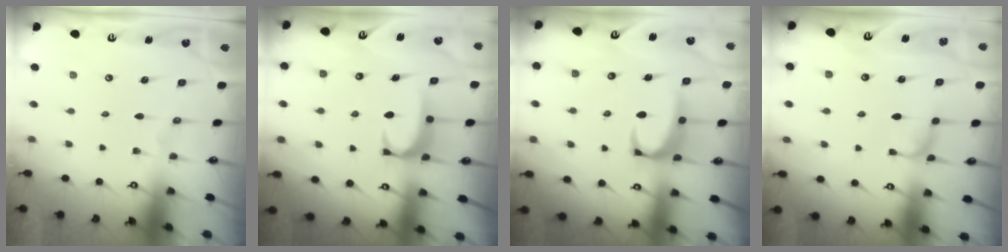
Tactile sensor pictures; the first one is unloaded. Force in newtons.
{"total": 1.6, "press": 1.6, "slide": 0.5}
{"total": 3.3, "press": 3.2, "slide": 0.7}
{"total": 1.6, "press": 1.5, "slide": 0.6}